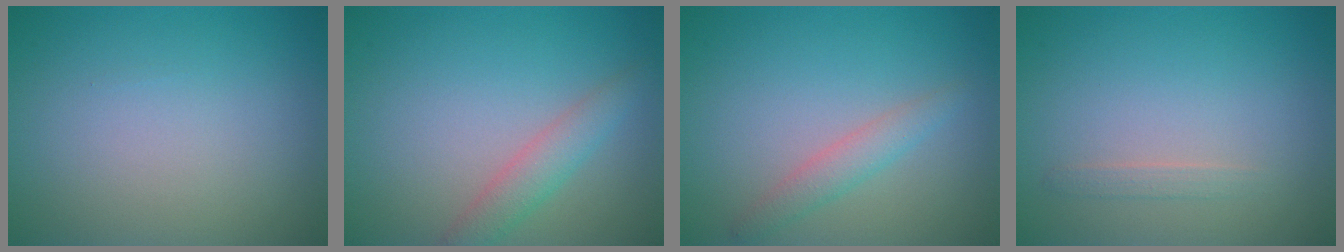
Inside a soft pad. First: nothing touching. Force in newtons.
{"total": 2.6, "press": 2.6, "slide": 0.2}
{"total": 2.7, "press": 2.7, "slide": 0.2}
{"total": 0.9, "press": 0.8, "slide": 0.1}